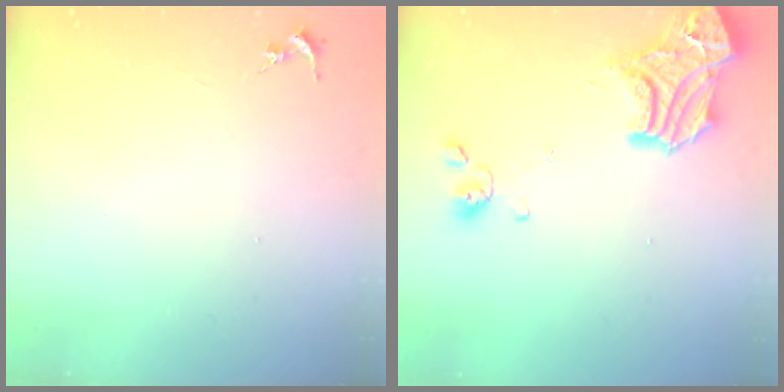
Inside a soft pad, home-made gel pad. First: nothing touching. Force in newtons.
{"total": 17.6, "press": 17.6, "slide": 1.7}